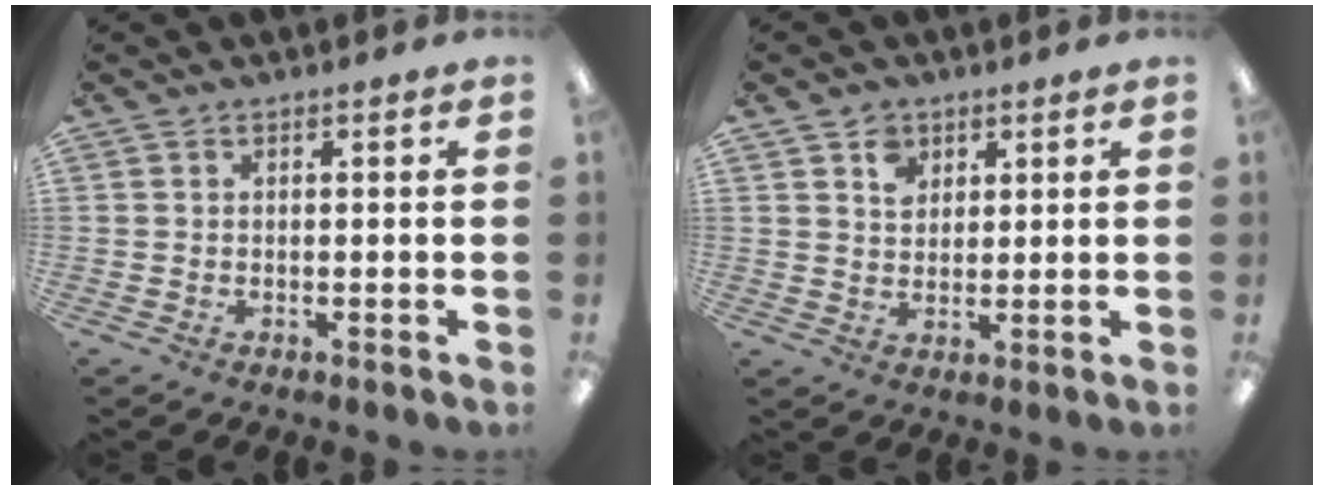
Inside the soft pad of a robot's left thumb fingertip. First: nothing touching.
{"total": 4.6, "force": [2.6, 3.4, 1.5], "torque": [-0.017, -0.004, 0.045]}